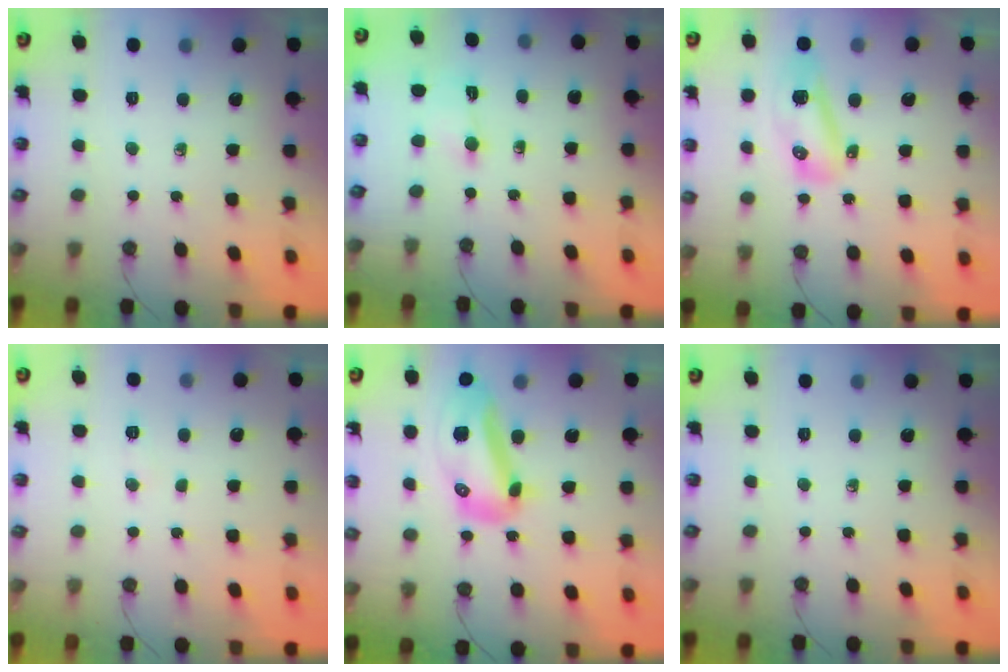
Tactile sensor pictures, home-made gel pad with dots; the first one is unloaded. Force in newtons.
{"total": 1.2, "press": 1.0, "slide": 0.6}
{"total": 13.3, "press": 10.0, "slide": 8.8}
{"total": 14.2, "press": 5.3, "slide": 13.2}
{"total": 13.3, "press": 13.2, "slide": 1.5}
{"total": 0.0}